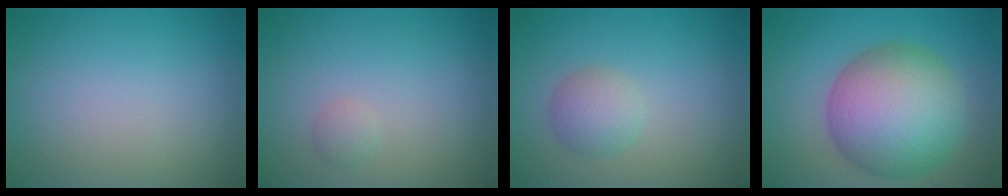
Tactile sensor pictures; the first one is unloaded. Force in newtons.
{"total": 0.8, "press": 0.8, "slide": 0.1}
{"total": 2.5, "press": 2.5, "slide": 0.1}
{"total": 11.3, "press": 11.2, "slide": 0.4}